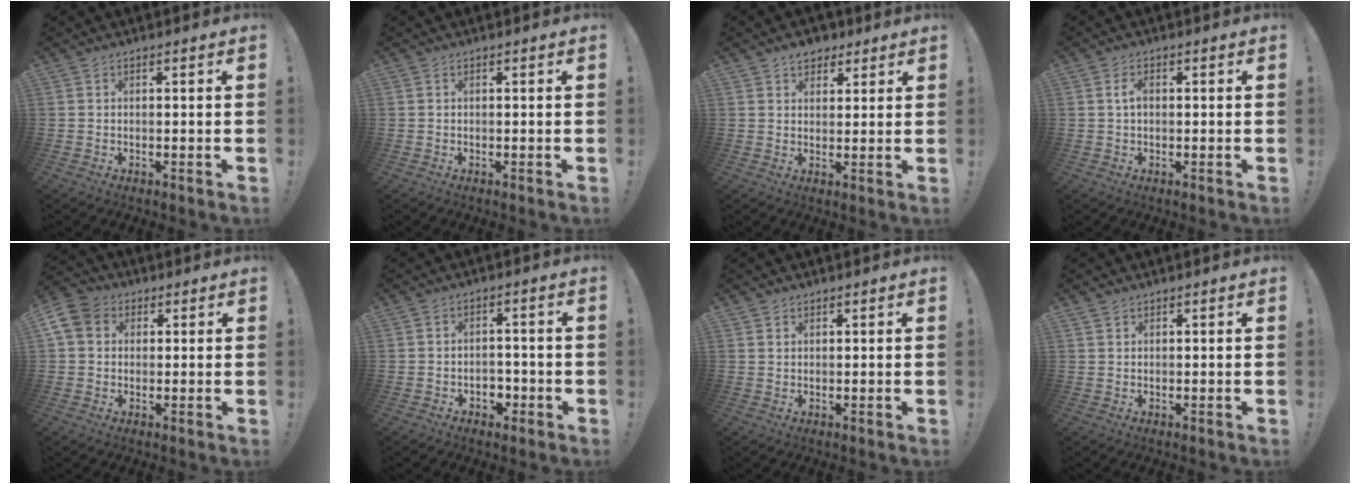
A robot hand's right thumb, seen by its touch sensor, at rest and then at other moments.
{"total": 0.0}
{"total": 5.2, "force": [3.5, 3.7, 1.2], "torque": [-0.002, -0.018, 0.062]}
{"total": 2.6, "force": [0.2, 1.6, 2.0], "torque": [-0.036, 0.007, 0.001]}
{"total": 7.9, "force": [2.0, 6.5, 4.0], "torque": [-0.075, 0.002, 0.042]}
{"total": 3.9, "force": [-1.4, 3.3, 1.6], "torque": [-0.020, -0.002, -0.025]}
{"total": 1.3, "force": [1.0, 0.8, 0.2], "torque": [0.000, -0.003, 0.018]}
{"total": 1.3, "force": [1.0, 0.7, 0.2], "torque": [0.000, -0.004, 0.019]}